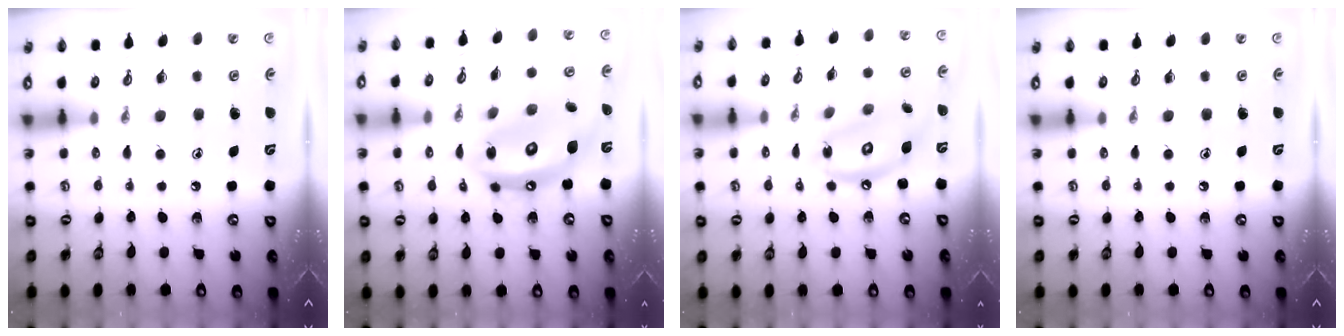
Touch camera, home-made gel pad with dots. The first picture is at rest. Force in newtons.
{"total": 15.2, "press": 15.1, "slide": 1.4}
{"total": 12.6, "press": 12.5, "slide": 1.1}
{"total": 0.0}